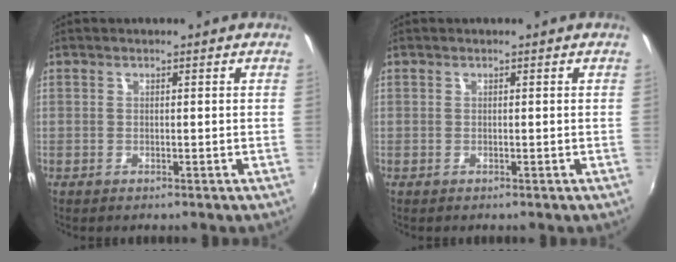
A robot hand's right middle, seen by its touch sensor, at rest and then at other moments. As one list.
[{"total": 0.0}]